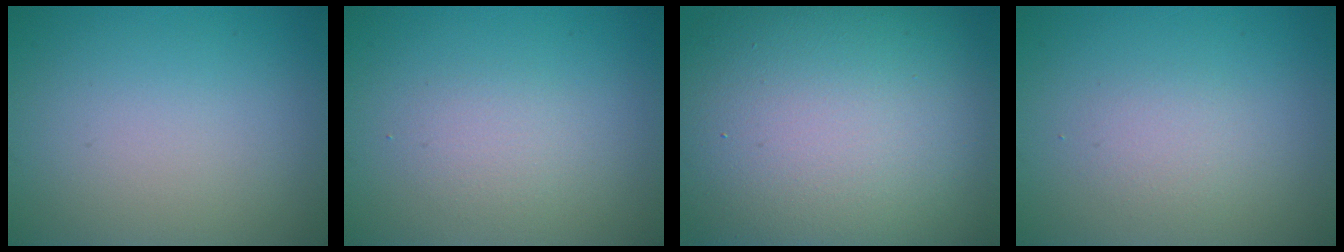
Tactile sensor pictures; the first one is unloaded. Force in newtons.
{"total": 1.6, "press": 1.6, "slide": 0.1}
{"total": 18.8, "press": 18.7, "slide": 1.3}
{"total": 1.5, "press": 1.5, "slide": 0.1}